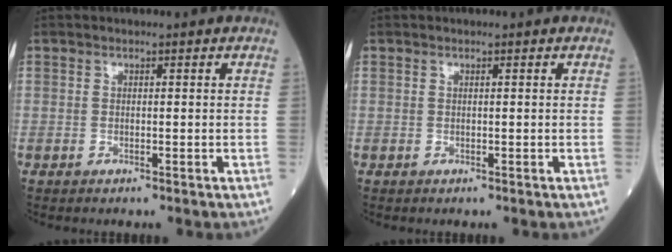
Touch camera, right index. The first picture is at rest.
{"total": 0.0}